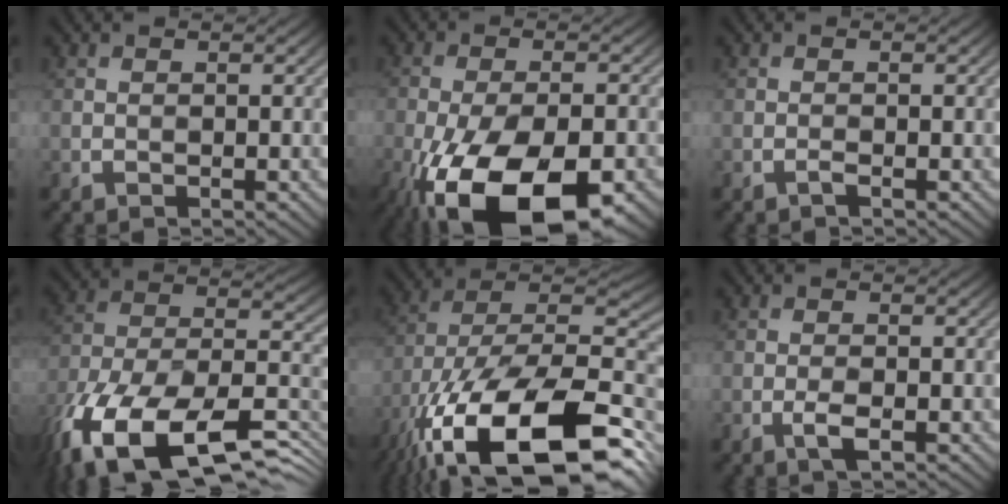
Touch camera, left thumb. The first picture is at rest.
{"total": 17.8, "force": [-9.6, 7.7, 12.9], "torque": [-0.237, -0.046, -0.149]}
{"total": 0.6, "force": [-0.4, 0.0, 0.5], "torque": [-0.010, 0.002, -0.011]}
{"total": 21.1, "force": [-13.3, 9.9, 13.2], "torque": [-0.278, -0.041, -0.205]}
{"total": 22.0, "force": [-11.5, 9.9, 15.9], "torque": [-0.311, -0.025, -0.183]}
{"total": 2.0, "force": [-0.9, 0.5, 1.7], "torque": [-0.035, 0.001, -0.020]}